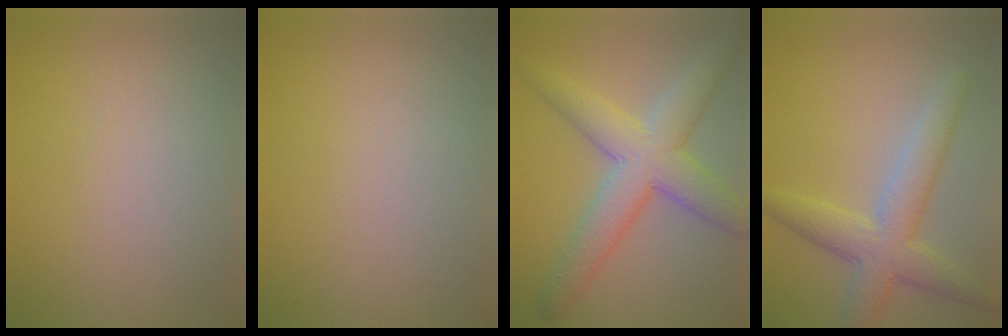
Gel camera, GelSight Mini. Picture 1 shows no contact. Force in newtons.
{"total": 0.0}
{"total": 7.4, "press": 7.4, "slide": 0.4}
{"total": 5.2, "press": 5.2, "slide": 0.2}